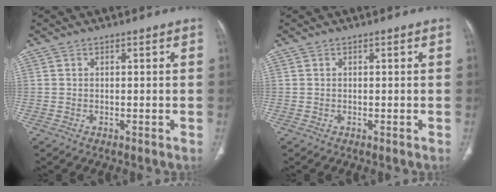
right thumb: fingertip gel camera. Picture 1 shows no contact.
{"total": 0.0}